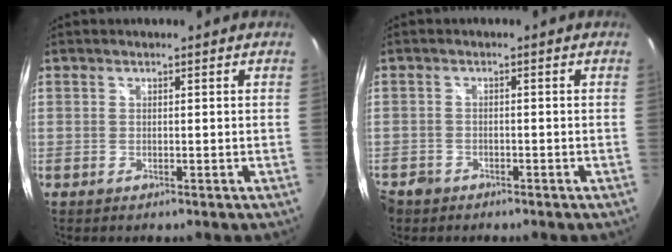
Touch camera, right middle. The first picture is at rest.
{"total": 4.5, "force": [-2.8, 3.3, 1.1], "torque": [-0.040, -0.005, -0.051]}